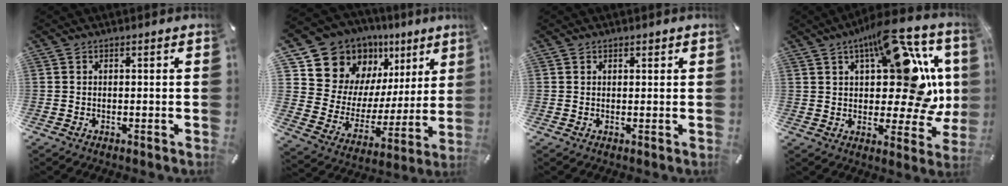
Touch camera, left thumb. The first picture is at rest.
{"total": 16.5, "force": [11.4, 11.2, 4.0], "torque": [-0.073, -0.095, 0.212]}
{"total": 0.9, "force": [0.6, 0.6, 0.0], "torque": [0.009, -0.002, 0.009]}
{"total": 21.9, "force": [7.1, 10.1, 18.1], "torque": [-0.256, -0.048, 0.115]}